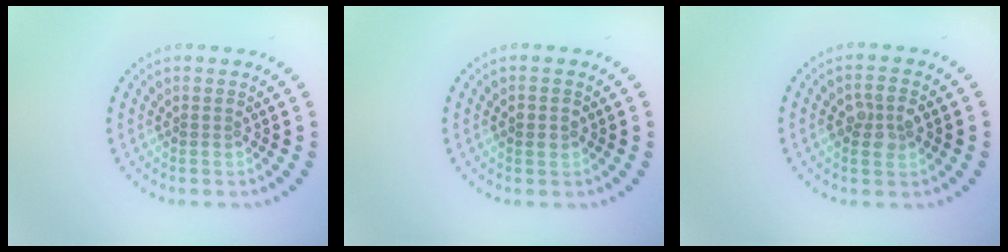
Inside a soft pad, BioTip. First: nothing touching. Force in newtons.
{"total": 1.6, "press": 1.6, "slide": 0.1}
{"total": 2.5, "press": 2.5, "slide": 0.1}